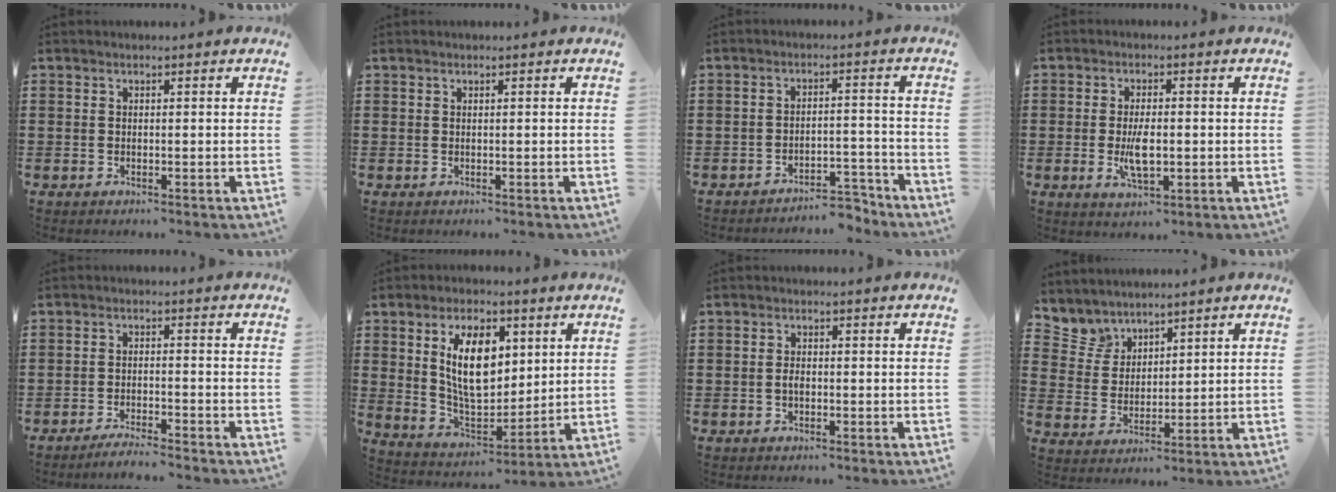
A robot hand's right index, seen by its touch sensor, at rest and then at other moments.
{"total": 0.0}
{"total": 4.5, "force": [-4.3, 0.7, 1.3], "torque": [-0.023, 0.008, -0.086]}
{"total": 5.2, "force": [-0.7, 1.9, 4.8], "torque": [-0.099, -0.008, -0.013]}
{"total": 2.8, "force": [-2.7, -0.3, 0.6], "torque": [-0.013, 0.000, -0.055]}
{"total": 11.0, "force": [3.2, 6.2, 8.6], "torque": [-0.161, 0.008, 0.056]}
{"total": 1.2, "force": [-0.3, 0.7, 1.0], "torque": [-0.021, -0.001, -0.005]}
{"total": 4.8, "force": [4.0, 2.7, -0.1], "torque": [-0.025, -0.009, 0.074]}